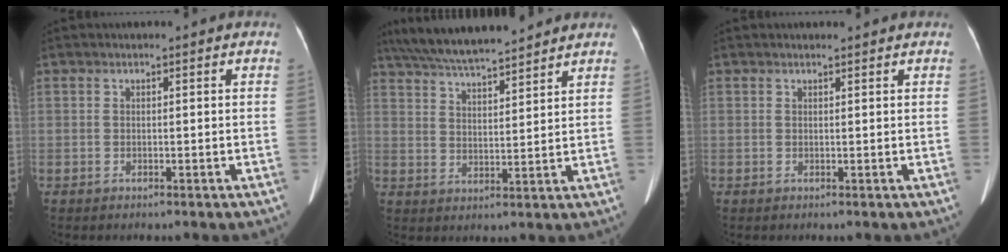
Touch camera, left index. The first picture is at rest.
{"total": 14.1, "force": [12.5, 1.7, 6.2], "torque": [-0.115, 0.030, 0.208]}
{"total": 1.3, "force": [1.2, 0.4, 0.2], "torque": [-0.008, 0.013, 0.014]}